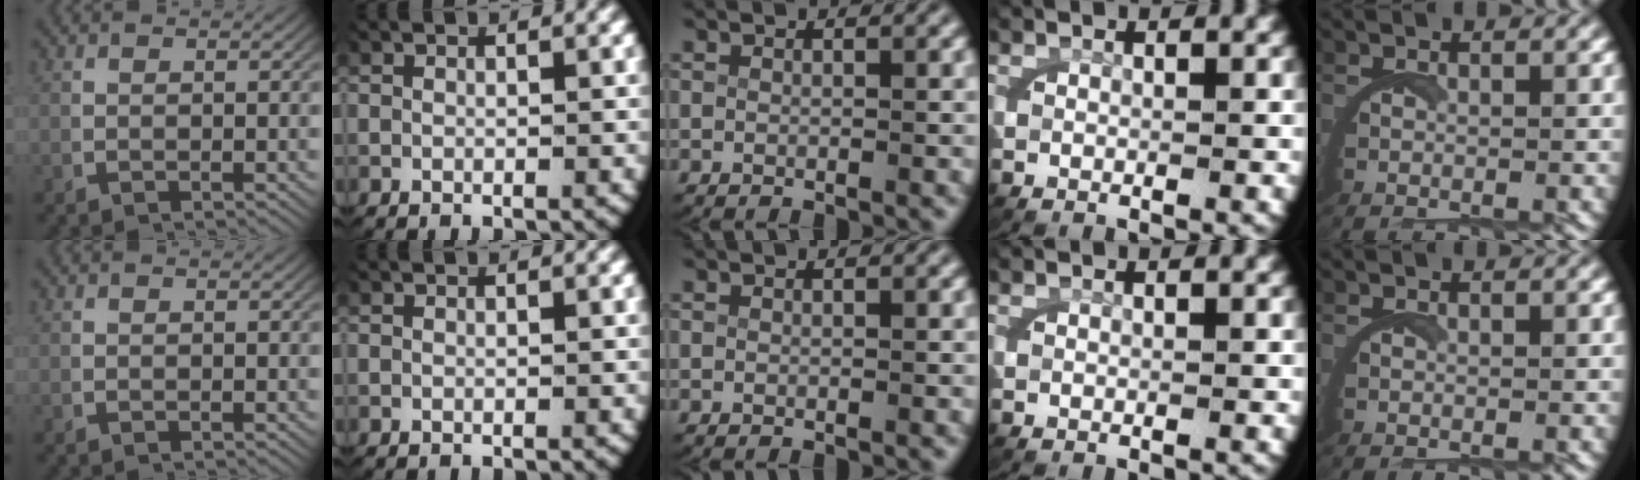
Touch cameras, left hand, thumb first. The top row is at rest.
{}